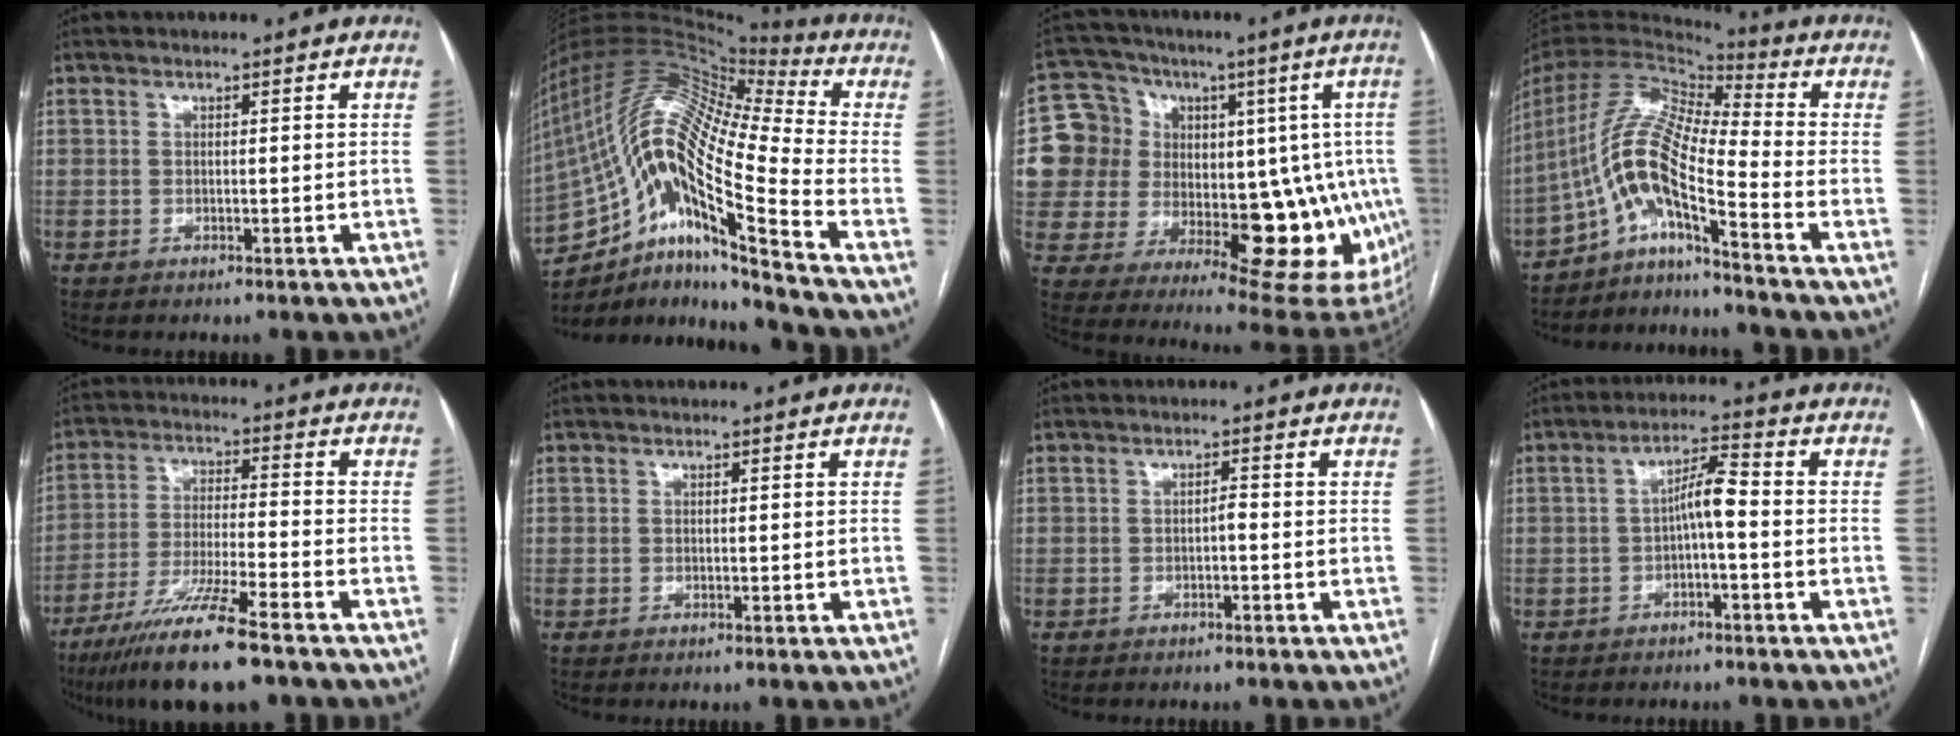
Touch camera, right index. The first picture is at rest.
{"total": 22.1, "force": [-12.7, 2.6, 17.9], "torque": [-0.364, 0.016, -0.233]}
{"total": 23.5, "force": [-0.9, 14.9, 18.1], "torque": [-0.246, 0.067, 0.005]}
{"total": 12.0, "force": [-7.3, 0.6, 9.6], "torque": [-0.196, 0.019, -0.135]}
{"total": 13.6, "force": [-9.5, 0.7, 9.8], "torque": [-0.189, -0.039, -0.168]}
{"total": 0.0}
{"total": 1.1, "force": [-0.5, 0.3, 0.9], "torque": [-0.013, 0.004, -0.009]}
{"total": 4.9, "force": [-0.8, 0.8, 4.8], "torque": [-0.082, 0.019, -0.012]}